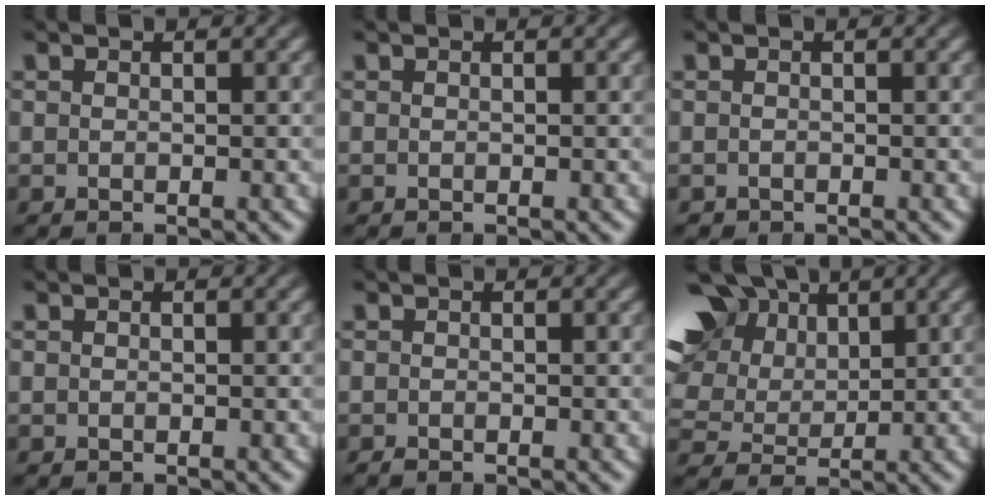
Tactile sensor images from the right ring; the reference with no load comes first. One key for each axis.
{"total": 0.0}
{"total": 0.5, "fx": -0.5, "fy": 0.1, "fz": -0.2, "tx": 0.001, "ty": -0.012, "tz": -0.001}
{"total": 0.0}
{"total": 0.6, "fx": -0.4, "fy": -0.3, "fz": -0.1, "tx": 0.009, "ty": -0.004, "tz": -0.007}
{"total": 10.4, "fx": 3.3, "fy": 8.0, "fz": 5.7, "tx": -0.121, "ty": -0.007, "tz": 0.053}